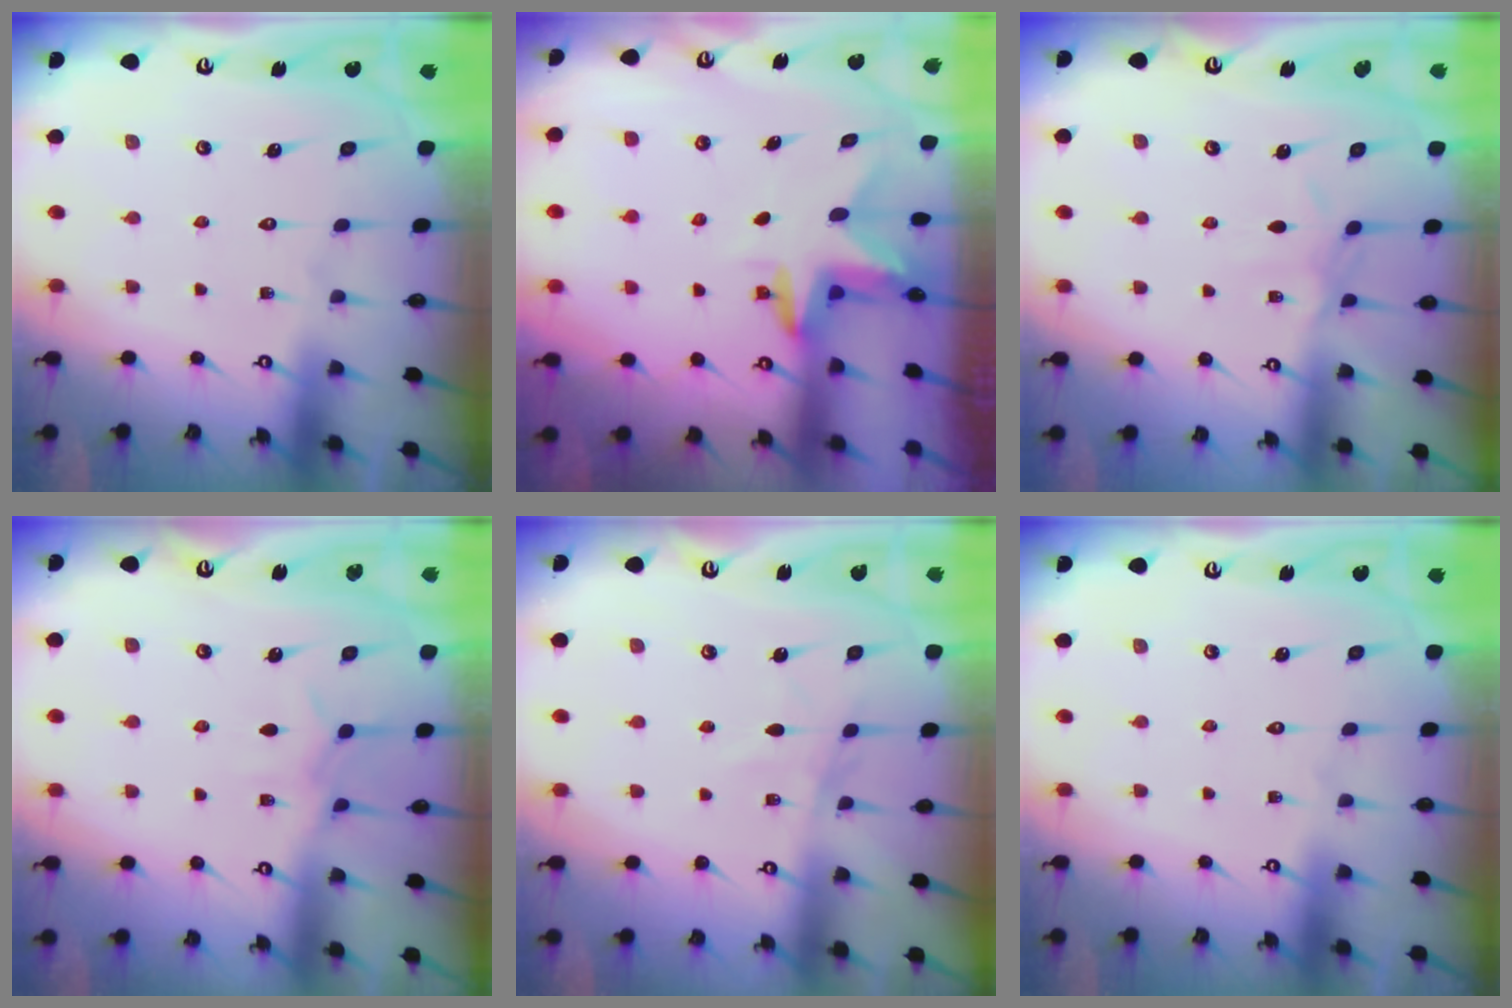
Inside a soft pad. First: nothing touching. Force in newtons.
{"total": 3.0, "press": 3.0, "slide": 0.2}
{"total": 2.9, "press": 2.9, "slide": 0.6}
{"total": 6.0, "press": 5.9, "slide": 0.7}
{"total": 2.9, "press": 2.9, "slide": 0.4}
{"total": 0.0}